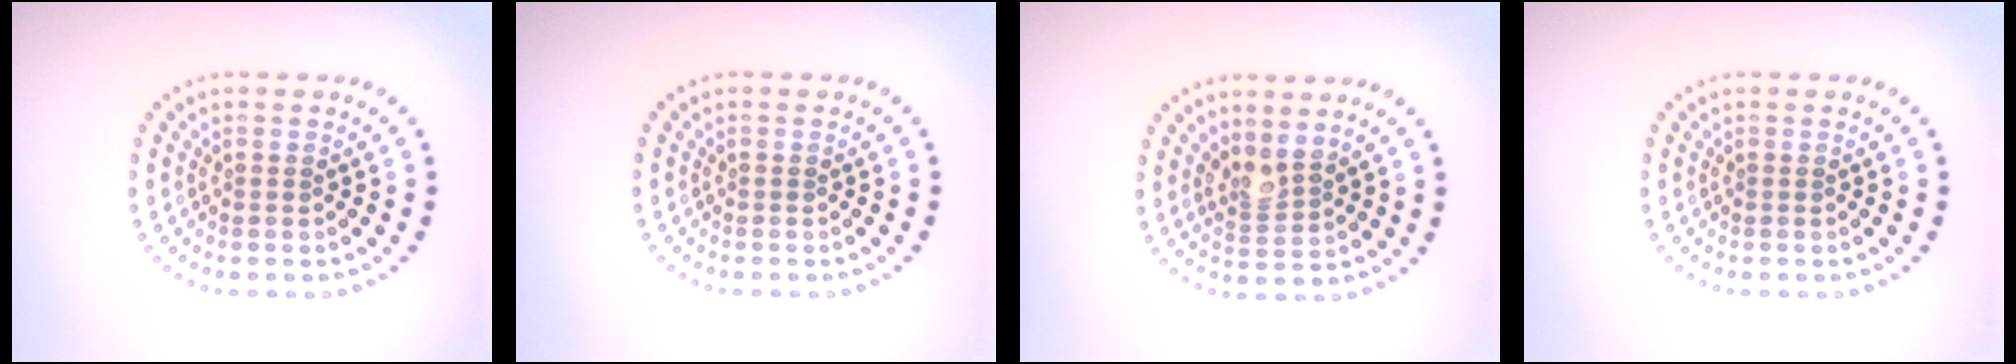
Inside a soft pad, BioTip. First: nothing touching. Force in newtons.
{"total": 0.0}
{"total": 2.1, "press": 1.6, "slide": 1.4}
{"total": 0.0}